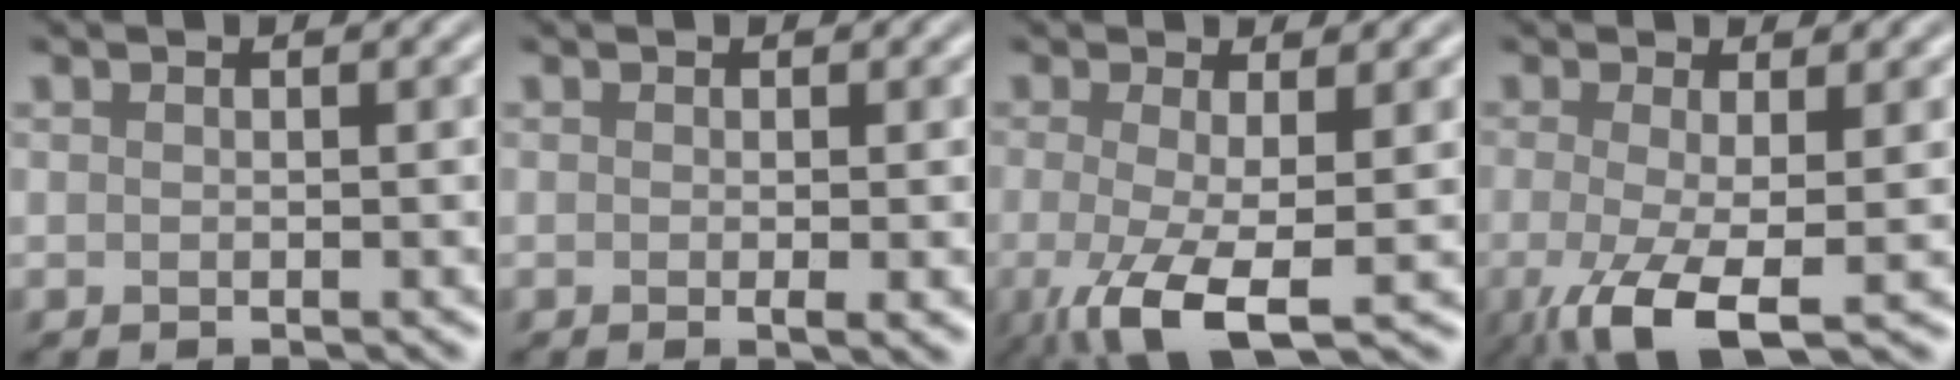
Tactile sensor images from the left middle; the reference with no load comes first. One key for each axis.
{"total": 1.5, "fx": -0.4, "fy": 0.1, "fz": 1.4, "tx": -0.024, "ty": 0.007, "tz": 0.001}
{"total": 5.5, "fx": -1.9, "fy": 1.1, "fz": 5.0, "tx": -0.099, "ty": -0.010, "tz": -0.023}
{"total": 5.4, "fx": -2.1, "fy": 1.1, "fz": 4.8, "tx": -0.097, "ty": -0.011, "tz": -0.029}